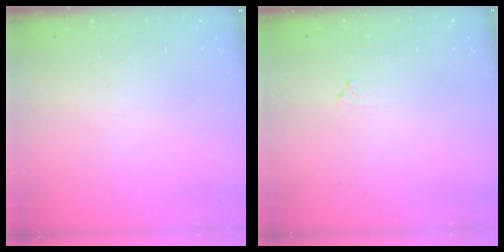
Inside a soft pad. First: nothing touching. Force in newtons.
{"total": 3.4, "press": 3.4, "slide": 0.4}